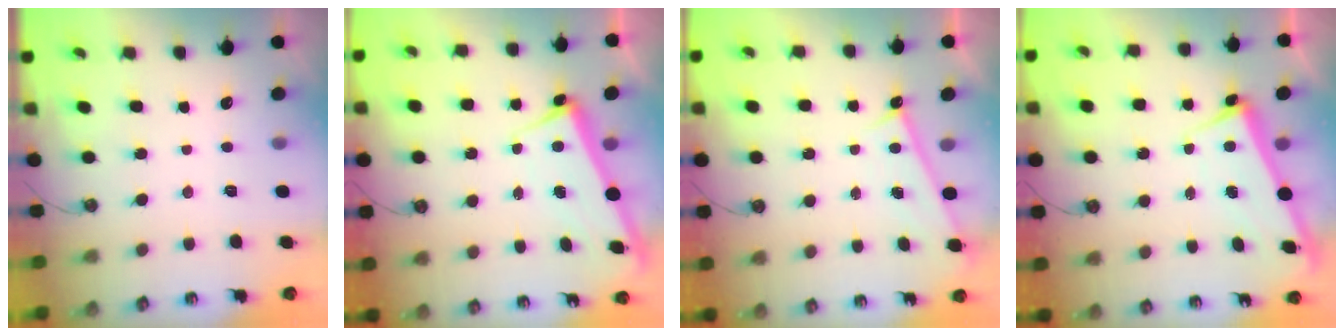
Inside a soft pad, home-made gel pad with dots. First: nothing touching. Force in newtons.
{"total": 2.4, "press": 2.2, "slide": 0.9}
{"total": 0.6, "press": 0.1, "slide": 0.6}
{"total": 2.1, "press": 2.0, "slide": 0.9}